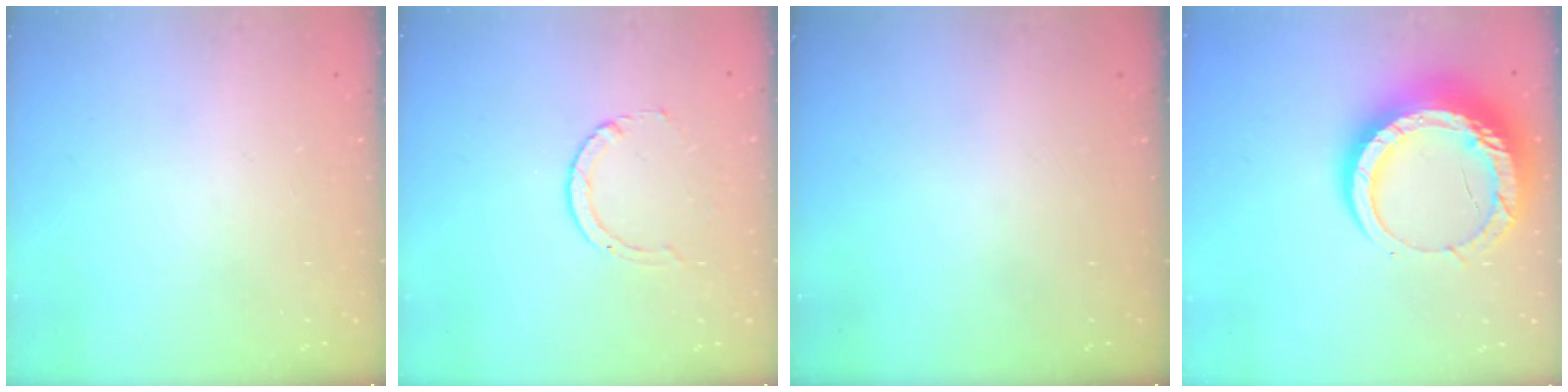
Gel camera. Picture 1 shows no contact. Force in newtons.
{"total": 3.2, "press": 3.2, "slide": 0.4}
{"total": 0.0}
{"total": 17.1, "press": 17.0, "slide": 1.6}